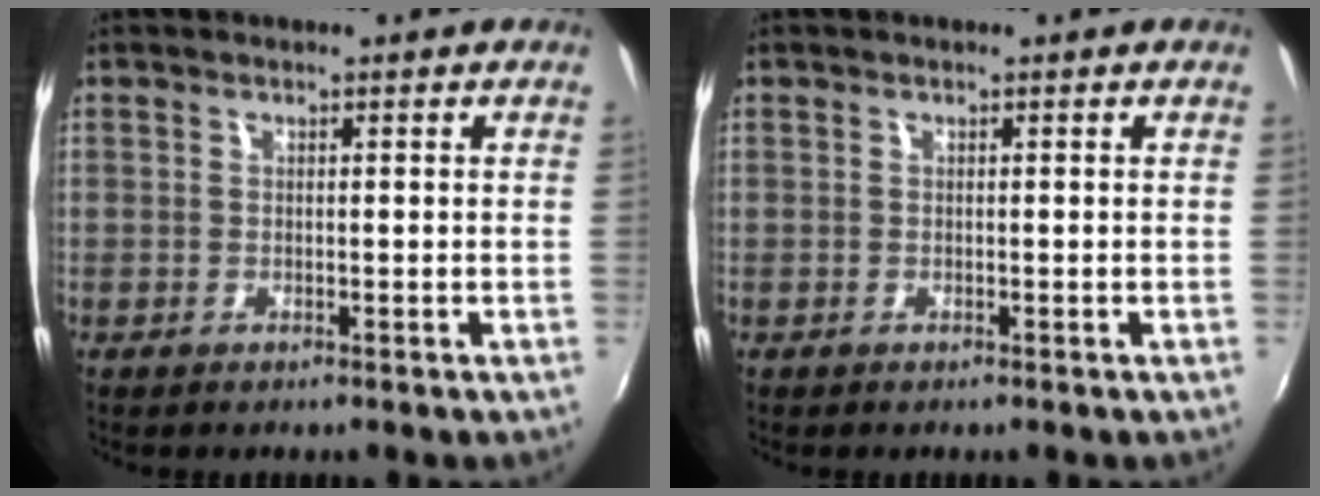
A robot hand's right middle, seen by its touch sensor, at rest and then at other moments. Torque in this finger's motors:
{"motor_torque": [0.01, -0.07, 0.05, 0.00]}